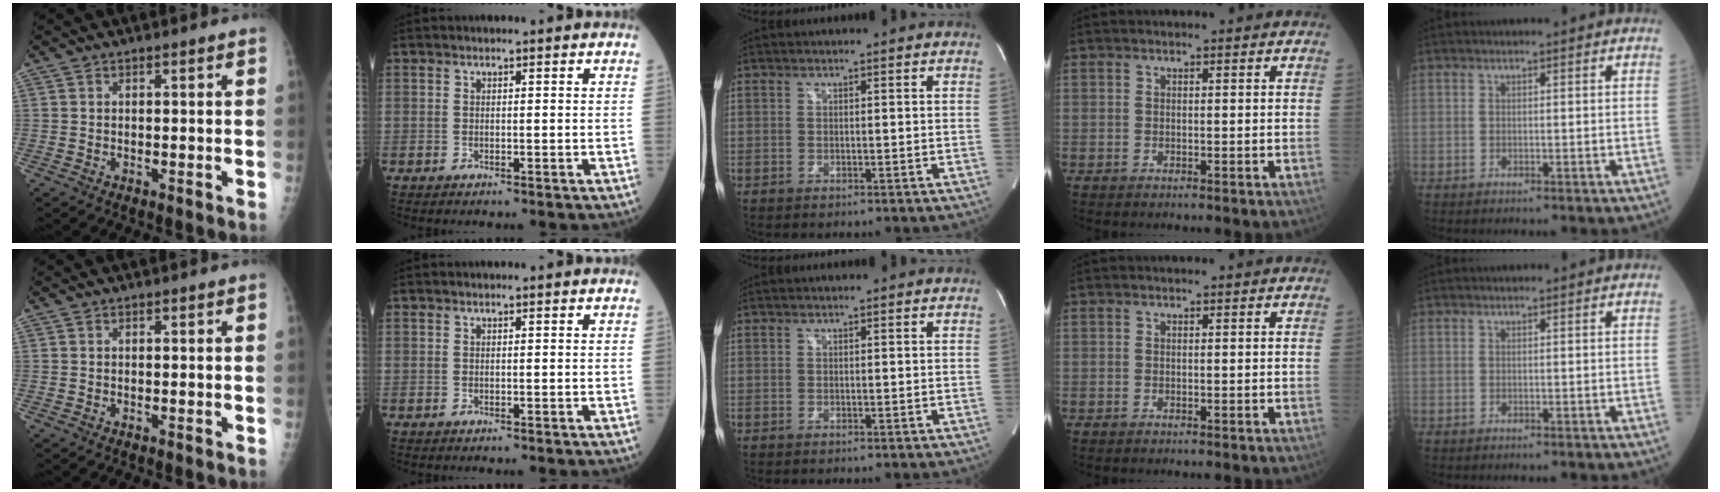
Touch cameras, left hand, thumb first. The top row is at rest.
{}